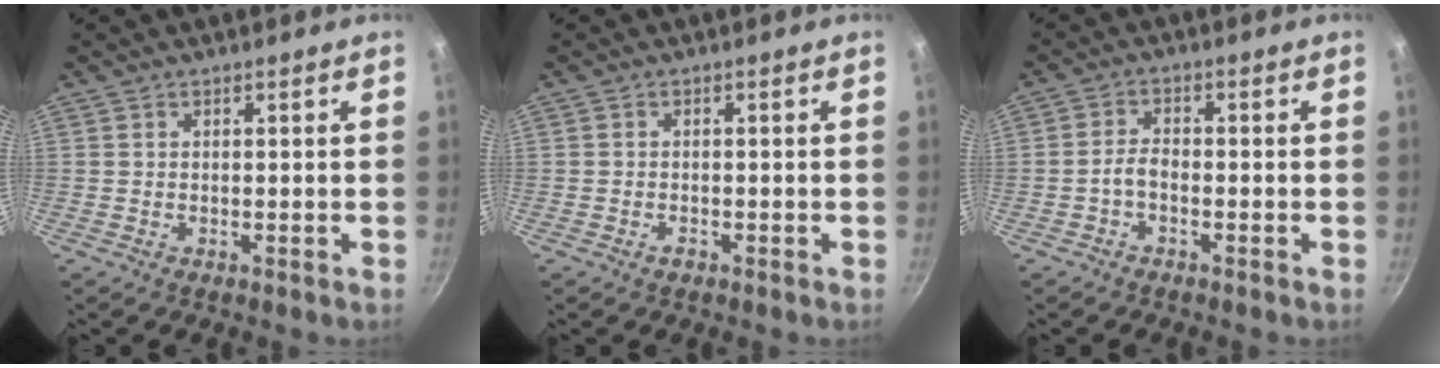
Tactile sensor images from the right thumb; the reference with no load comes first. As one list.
[{"total": 1.1, "force": [-0.8, 0.6, 0.6], "torque": [-0.011, 0.005, -0.015]}, {"total": 2.6, "force": [-1.5, 1.2, 1.8], "torque": [-0.037, 0.019, -0.034]}]